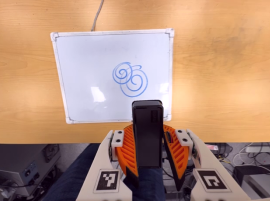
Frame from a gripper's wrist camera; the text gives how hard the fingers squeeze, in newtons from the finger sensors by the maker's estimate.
{"total": 6.7, "left": 6.1, "right": 7.2}